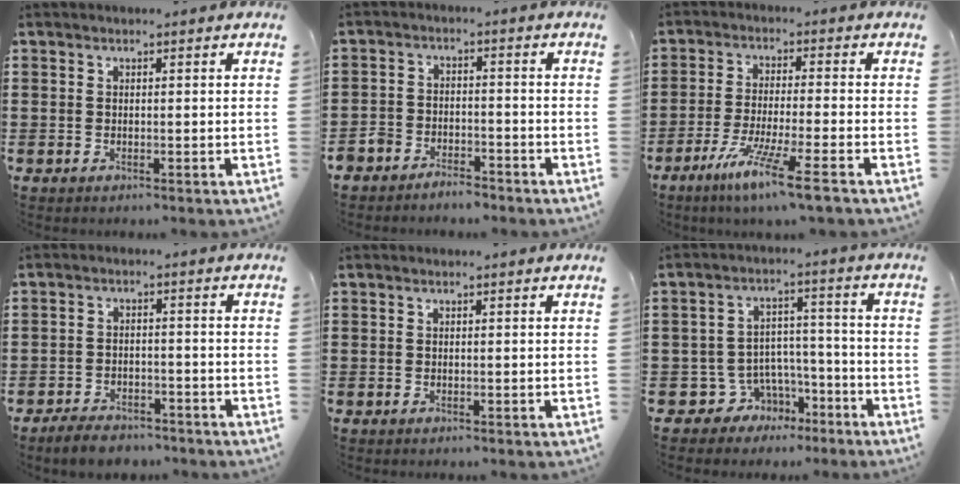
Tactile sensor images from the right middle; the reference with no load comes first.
{"total": 4.2, "force": [-4.0, 1.0, -0.1], "torque": [-0.011, 0.004, -0.088]}
{"total": 7.8, "force": [-5.8, -0.5, 5.2], "torque": [-0.103, -0.013, -0.111]}
{"total": 3.6, "force": [-3.5, 0.9, 0.7], "torque": [-0.014, 0.010, -0.072]}
{"total": 0.0}
{"total": 5.4, "force": [-3.3, 4.2, 0.6], "torque": [-0.029, 0.011, -0.060]}